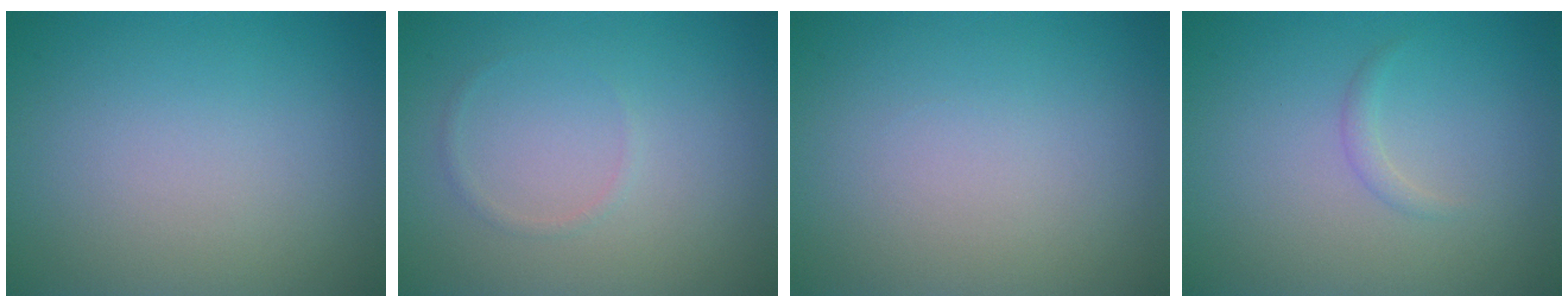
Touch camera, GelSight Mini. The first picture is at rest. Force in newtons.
{"total": 0.7, "press": 0.7, "slide": 0.0}
{"total": 0.0}
{"total": 0.8, "press": 0.8, "slide": 0.1}